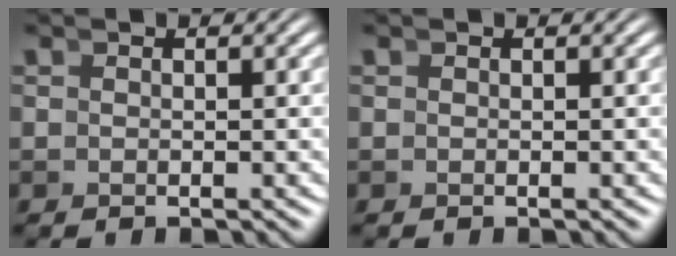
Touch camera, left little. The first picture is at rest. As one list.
[{"total": 0.0}]